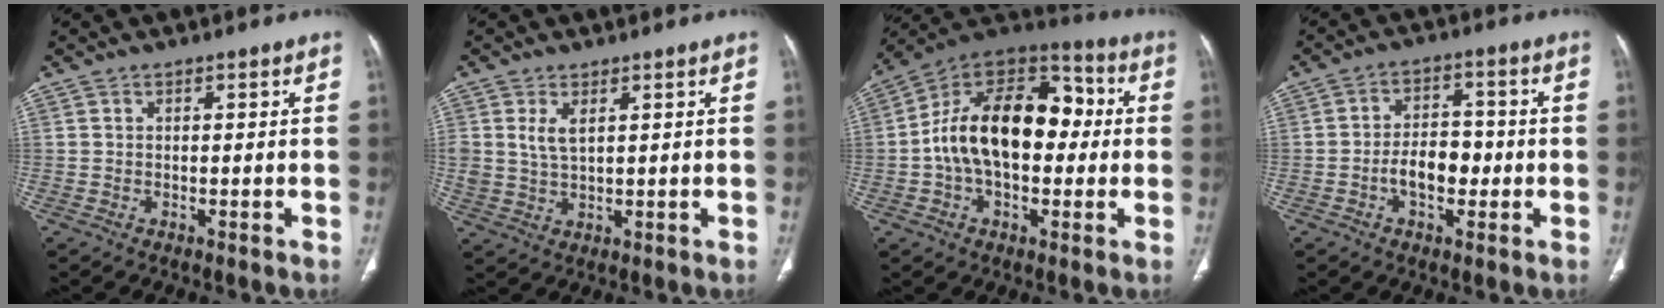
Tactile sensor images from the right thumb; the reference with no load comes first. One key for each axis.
{"total": 3.8, "fx": 1.5, "fy": 1.9, "fz": 2.9, "tx": -0.059, "ty": -0.007, "tz": 0.039}
{"total": 21.3, "fx": 0.4, "fy": 13.2, "fz": 16.8, "tx": -0.258, "ty": 0.043, "tz": 0.001}
{"total": 7.4, "fx": -1.8, "fy": 4.6, "fz": 5.5, "tx": -0.073, "ty": 0.024, "tz": -0.034}